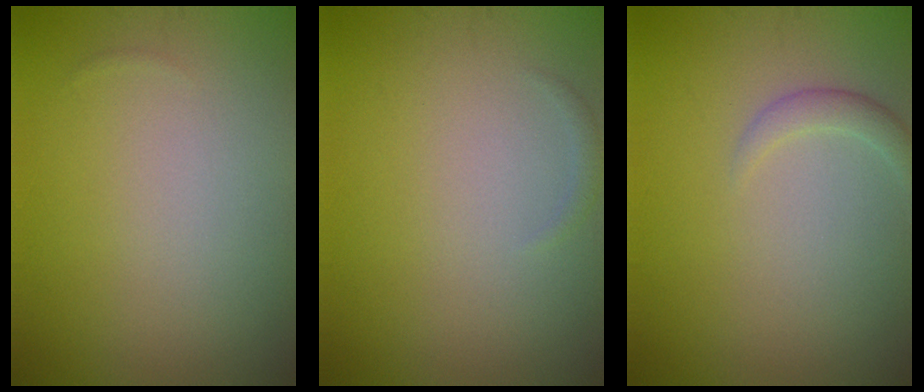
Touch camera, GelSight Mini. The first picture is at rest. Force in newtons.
{"total": 0.6, "press": 0.6, "slide": 0.0}
{"total": 1.3, "press": 1.3, "slide": 0.0}